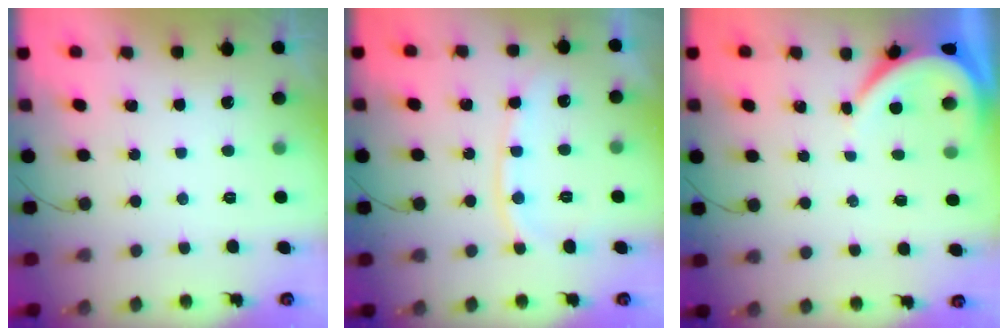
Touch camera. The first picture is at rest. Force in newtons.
{"total": 10.7, "press": 10.6, "slide": 1.5}
{"total": 4.7, "press": 4.6, "slide": 0.6}